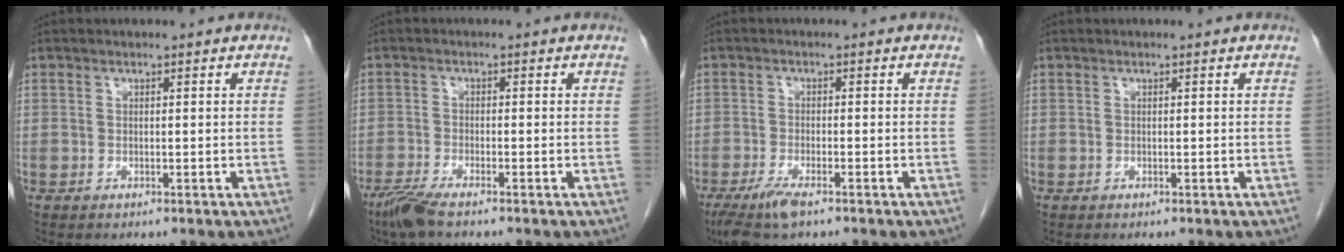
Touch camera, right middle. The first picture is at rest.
{"total": 3.8, "force": [-2.9, 0.3, 2.3], "torque": [-0.055, -0.009, -0.062]}
{"total": 5.0, "force": [-3.4, 1.0, 3.5], "torque": [-0.076, -0.012, -0.059]}
{"total": 0.0}